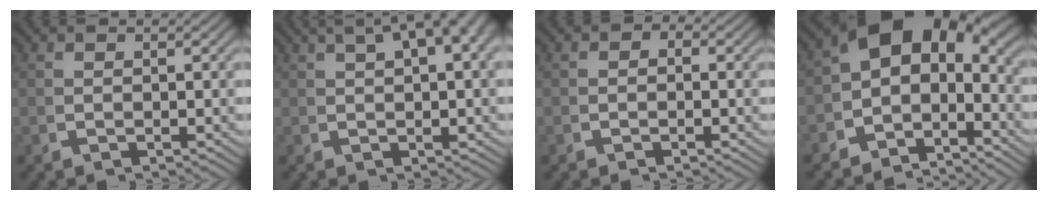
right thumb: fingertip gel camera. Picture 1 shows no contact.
{"total": 6.7, "force": [3.2, 2.6, 5.2], "torque": [-0.058, 0.028, 0.042]}
{"total": 0.6, "force": [-0.4, 0.4, 0.0], "torque": [0.001, -0.002, -0.011]}
{"total": 10.9, "force": [0.4, 7.6, 7.8], "torque": [-0.112, -0.005, -0.010]}